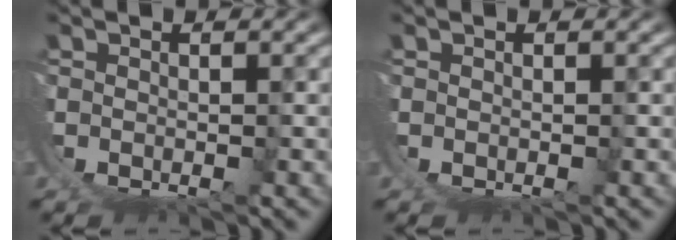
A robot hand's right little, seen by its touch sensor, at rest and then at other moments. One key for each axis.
{"total": 0.0}